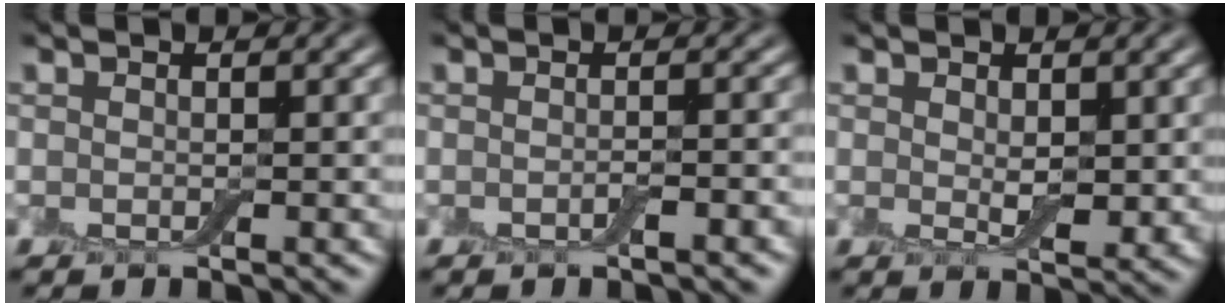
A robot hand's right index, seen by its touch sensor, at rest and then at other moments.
{"total": 0.9, "force": [-0.6, 0.1, 0.7], "torque": [-0.013, 0.003, -0.009]}
{"total": 2.0, "force": [0.4, 1.1, 1.6], "torque": [-0.031, -0.004, 0.009]}